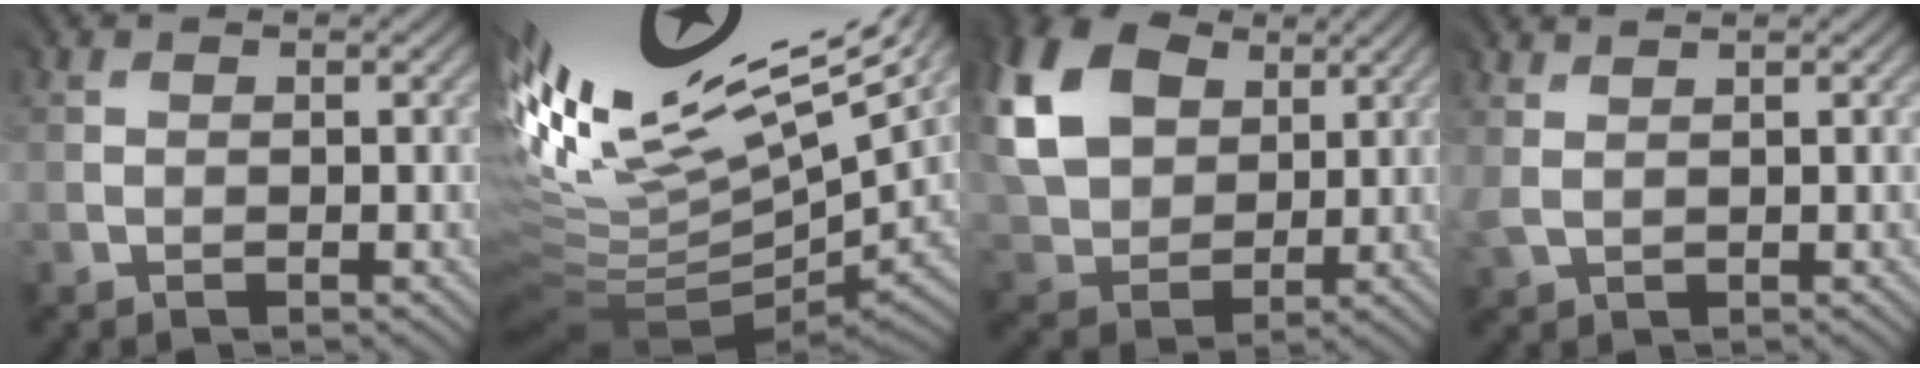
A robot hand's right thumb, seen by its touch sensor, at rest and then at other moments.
{"total": 15.3, "force": [5.9, 5.4, 13.0], "torque": [-0.246, 0.007, 0.138]}
{"total": 15.8, "force": [6.2, 11.5, 8.9], "torque": [-0.267, 0.039, 0.142]}
{"total": 1.2, "force": [1.2, -0.2, 0.2], "torque": [-0.014, 0.006, 0.029]}